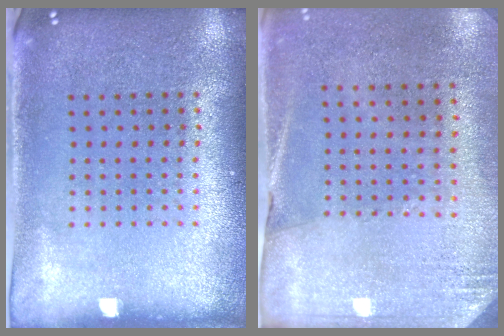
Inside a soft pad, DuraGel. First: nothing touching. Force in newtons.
{"total": 2.6, "press": 2.3, "slide": 1.1}